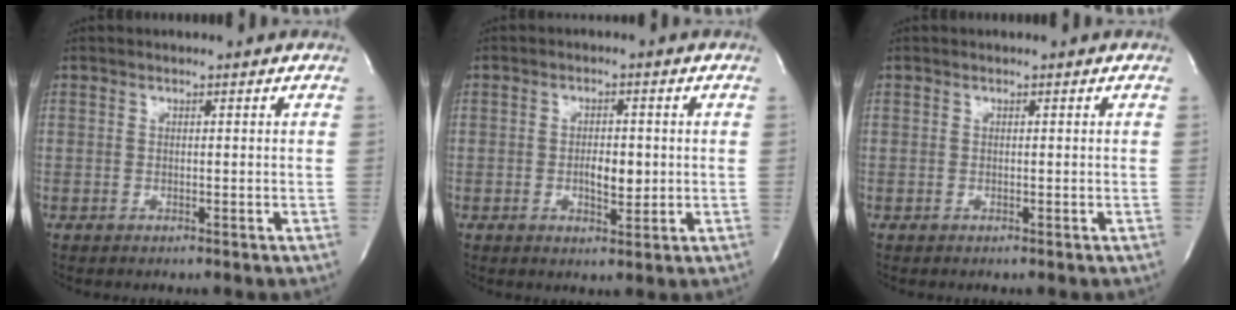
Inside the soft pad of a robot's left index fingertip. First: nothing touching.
{"total": 3.9, "force": [-0.3, 1.7, 3.5], "torque": [-0.058, -0.001, -0.001]}
{"total": 0.0}